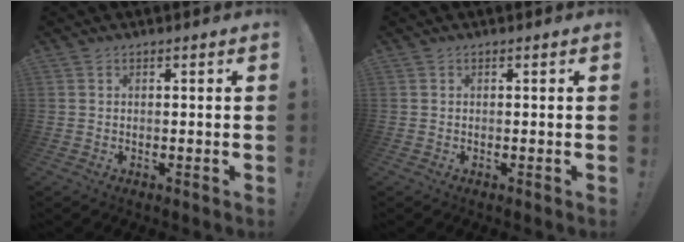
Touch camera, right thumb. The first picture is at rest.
{"total": 0.0}